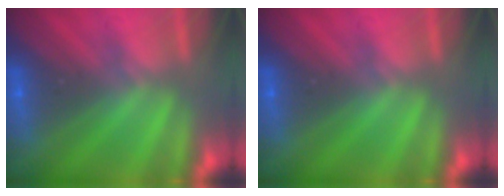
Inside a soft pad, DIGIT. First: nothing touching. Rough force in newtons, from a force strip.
{"total": 0.0}